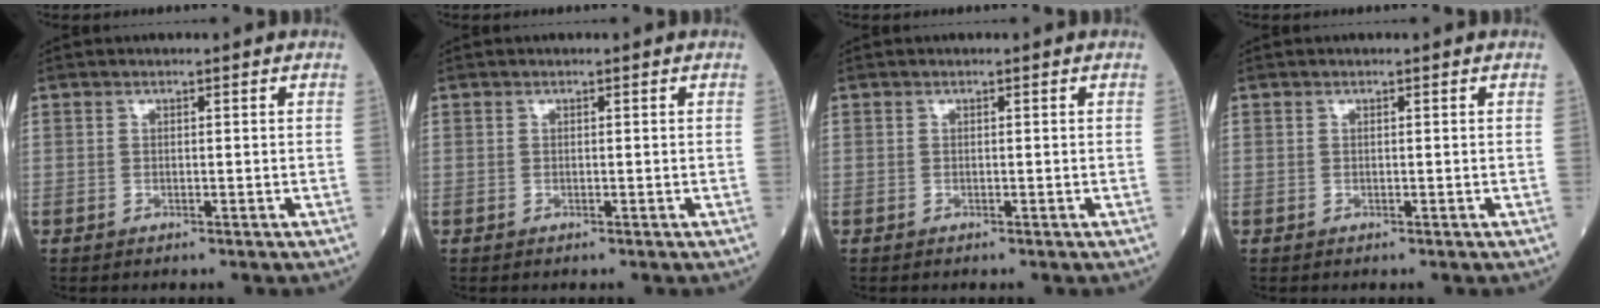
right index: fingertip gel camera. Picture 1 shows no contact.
{"total": 0.0}
{"total": 0.0}
{"total": 0.0}